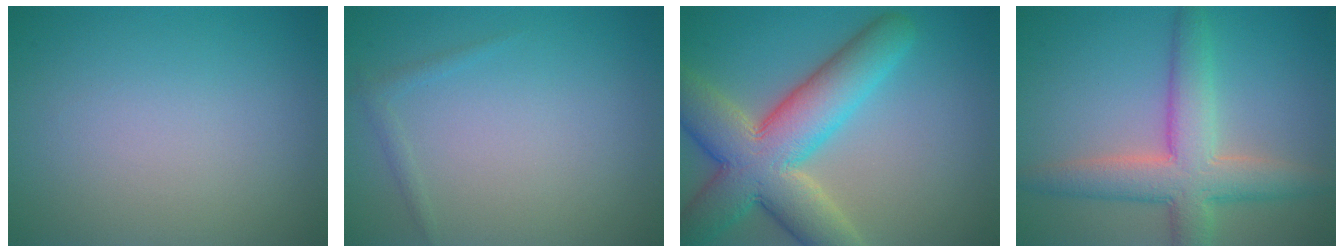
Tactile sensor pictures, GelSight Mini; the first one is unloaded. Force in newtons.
{"total": 0.8, "press": 0.8, "slide": 0.1}
{"total": 10.5, "press": 10.5, "slide": 0.6}
{"total": 6.2, "press": 6.2, "slide": 0.5}